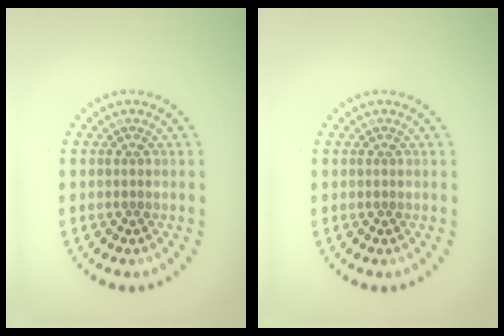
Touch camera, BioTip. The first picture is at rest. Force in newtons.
{"total": 0.0}